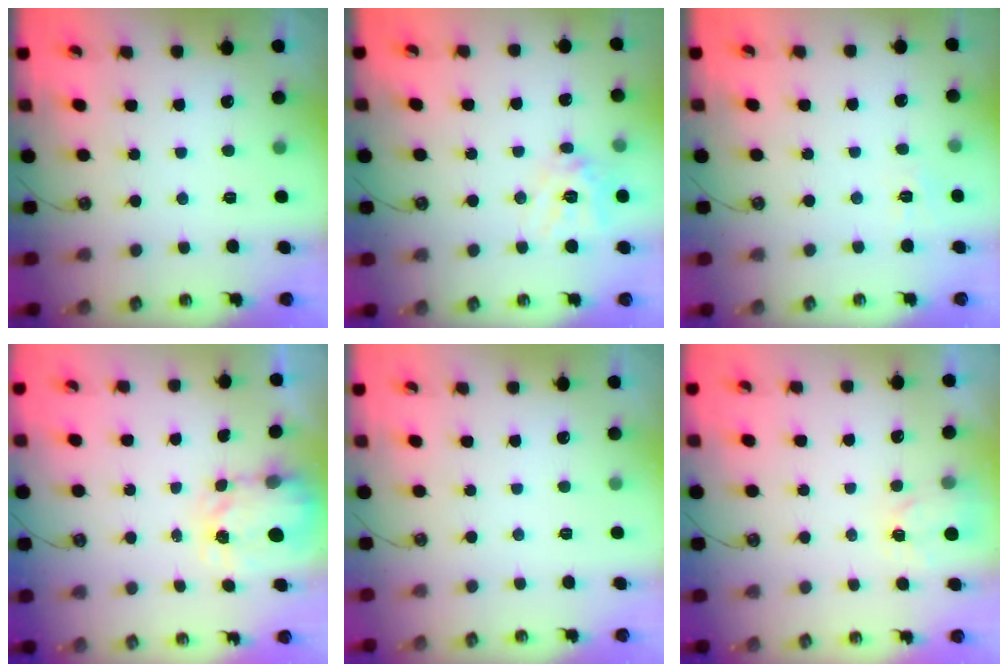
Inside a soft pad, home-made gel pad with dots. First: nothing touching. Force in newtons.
{"total": 11.4, "press": 11.3, "slide": 1.5}
{"total": 2.5, "press": 2.5, "slide": 0.5}
{"total": 3.7, "press": 3.6, "slide": 0.5}
{"total": 0.0}
{"total": 3.4, "press": 3.4, "slide": 0.6}